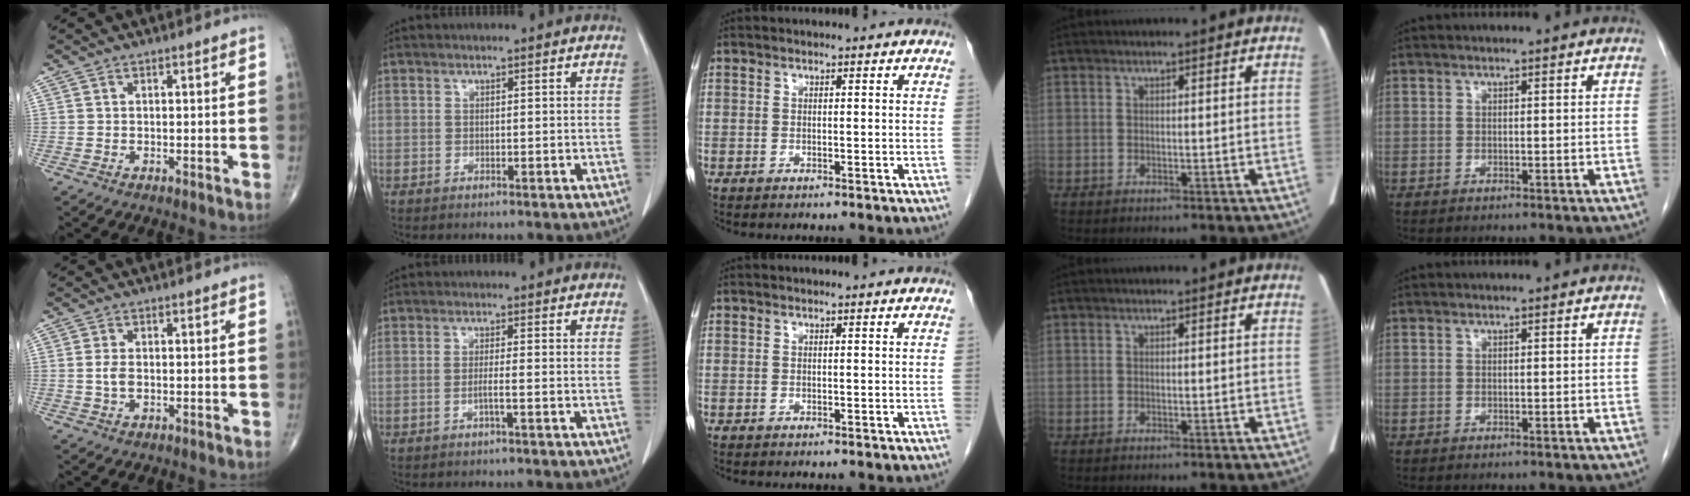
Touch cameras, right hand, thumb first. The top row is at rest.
{"thumb": {"total": 2.6, "force": [-0.1, 1.5, 2.1], "torque": [-0.044, -0.001, -0.003]}, "index": {"total": 1.7, "force": [-0.8, -0.4, 1.5], "torque": [-0.028, 0.000, -0.016]}}